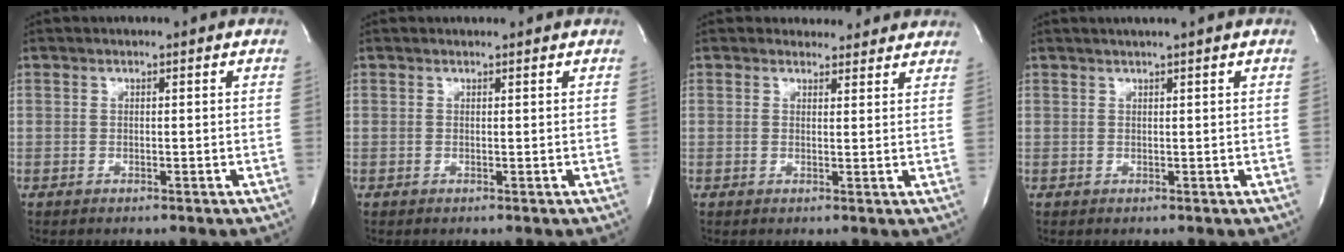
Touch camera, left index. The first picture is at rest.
{"total": 1.4, "force": [1.4, 0.2, 0.3], "torque": [-0.016, 0.009, 0.016]}
{"total": 5.7, "force": [5.3, 2.2, 0.4], "torque": [0.003, -0.001, 0.048]}
{"total": 2.2, "force": [1.7, -0.6, 1.3], "torque": [-0.020, 0.006, 0.029]}